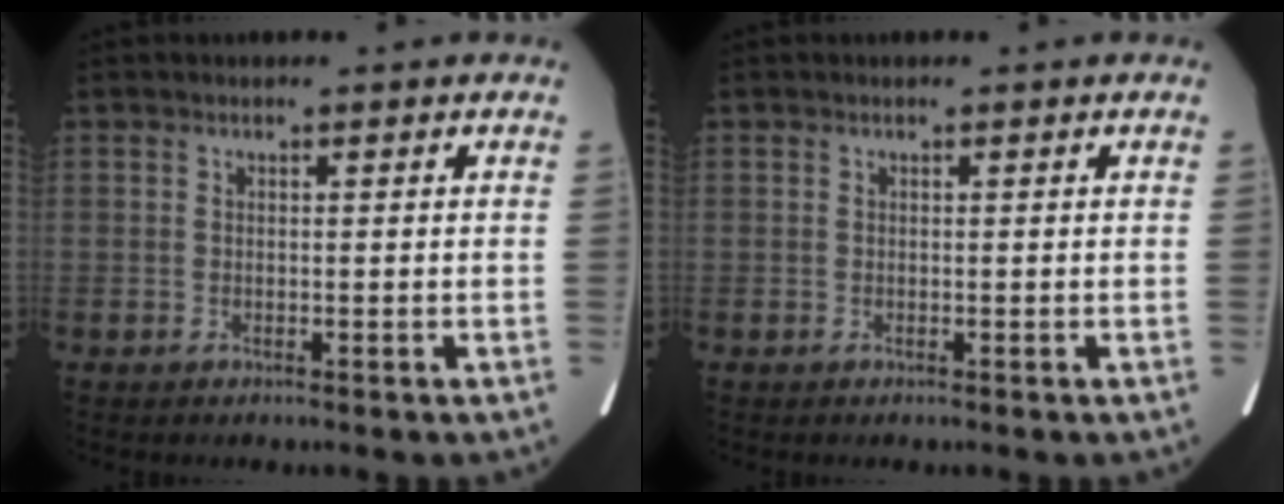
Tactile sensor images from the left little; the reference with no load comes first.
{"total": 0.0}